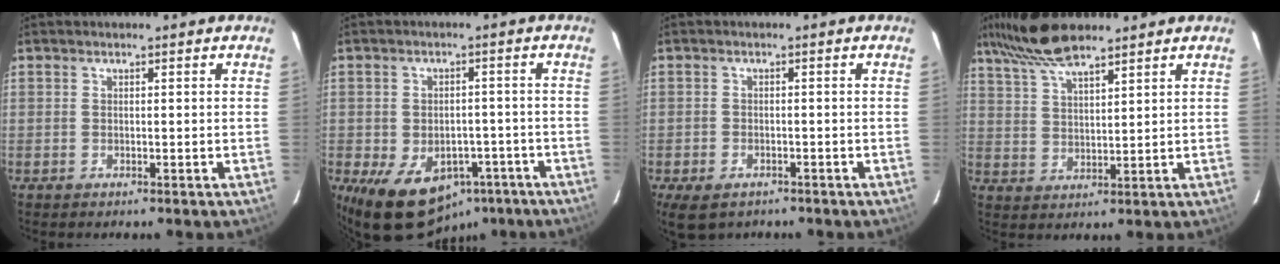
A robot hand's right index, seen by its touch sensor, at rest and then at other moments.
{"total": 13.6, "force": [-7.4, 9.3, 6.5], "torque": [-0.138, 0.008, -0.083]}
{"total": 6.3, "force": [-4.1, 3.7, 3.0], "torque": [-0.074, -0.019, -0.064]}
{"total": 9.6, "force": [7.7, 2.1, 5.2], "torque": [-0.109, 0.023, 0.153]}